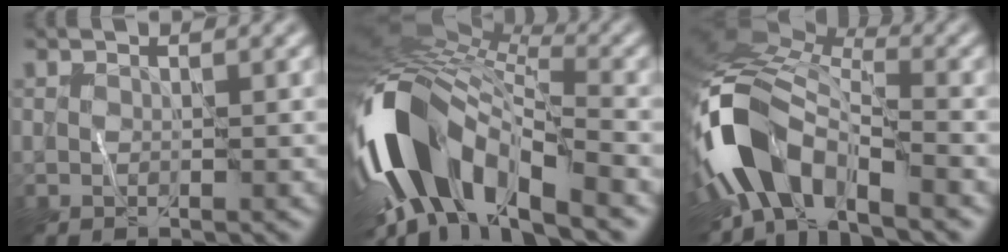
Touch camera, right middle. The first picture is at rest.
{"total": 13.2, "force": [-5.3, 6.1, 10.4], "torque": [-0.202, 0.008, -0.105]}
{"total": 8.7, "force": [-5.1, 4.2, 5.7], "torque": [-0.106, 0.006, -0.113]}